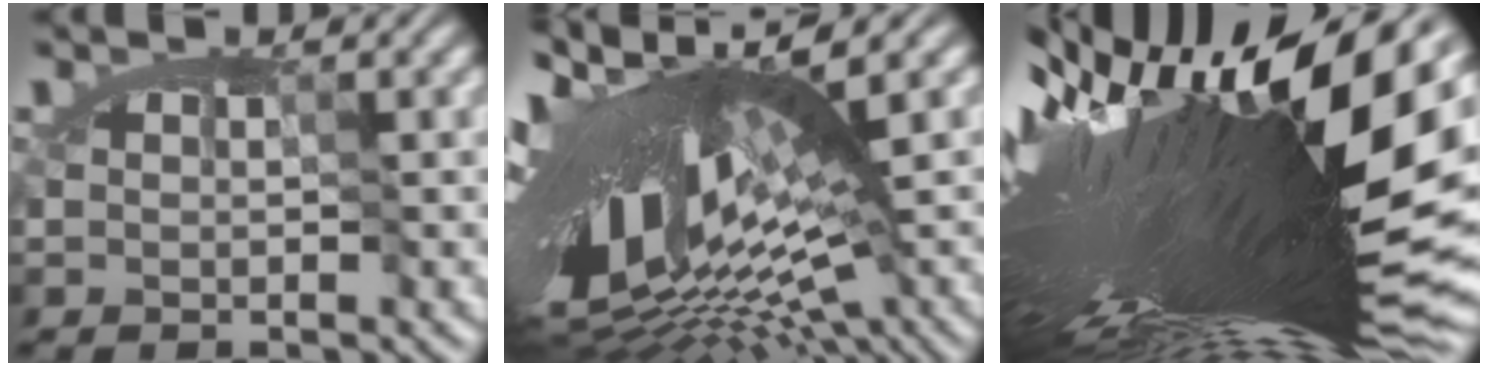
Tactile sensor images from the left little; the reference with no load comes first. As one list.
[{"total": 16.3, "force": [-2.2, 5.6, 15.2], "torque": [-0.268, -0.017, -0.032]}, {"total": 18.9, "force": [1.2, 4.6, 18.3], "torque": [-0.313, -0.027, 0.026]}]